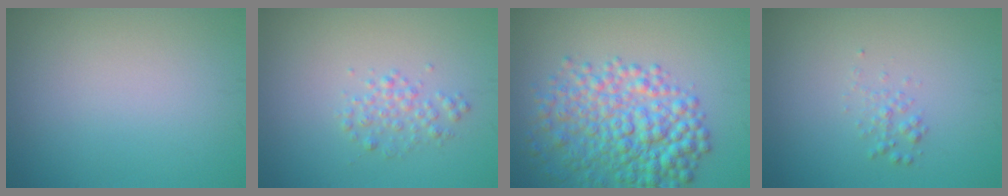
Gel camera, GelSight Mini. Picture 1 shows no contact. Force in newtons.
{"total": 1.7, "press": 1.7, "slide": 0.0}
{"total": 7.1, "press": 7.1, "slide": 0.3}
{"total": 1.0, "press": 1.0, "slide": 0.0}